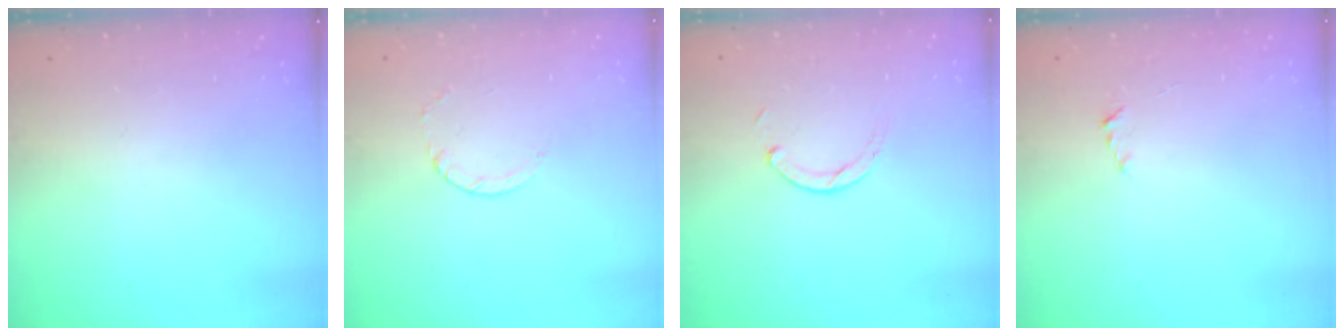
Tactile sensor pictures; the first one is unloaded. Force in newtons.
{"total": 2.4, "press": 2.4, "slide": 0.3}
{"total": 2.9, "press": 2.9, "slide": 0.4}
{"total": 1.9, "press": 1.9, "slide": 0.2}